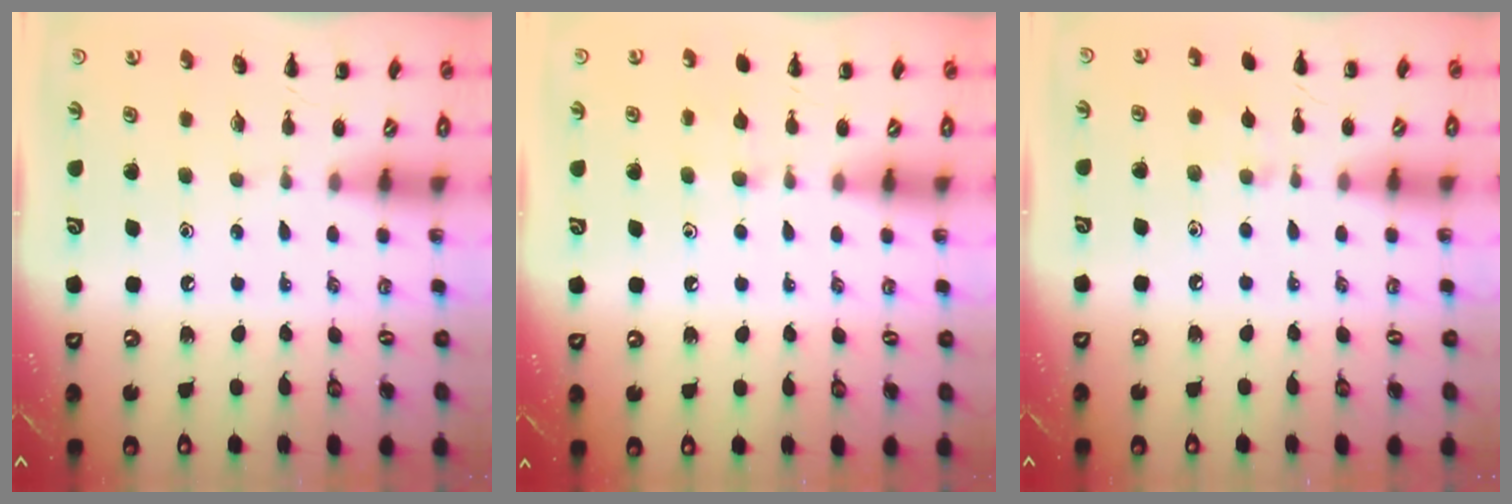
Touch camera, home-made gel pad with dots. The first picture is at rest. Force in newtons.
{"total": 5.5, "press": 5.1, "slide": 2.0}
{"total": 3.5, "press": 3.2, "slide": 1.5}